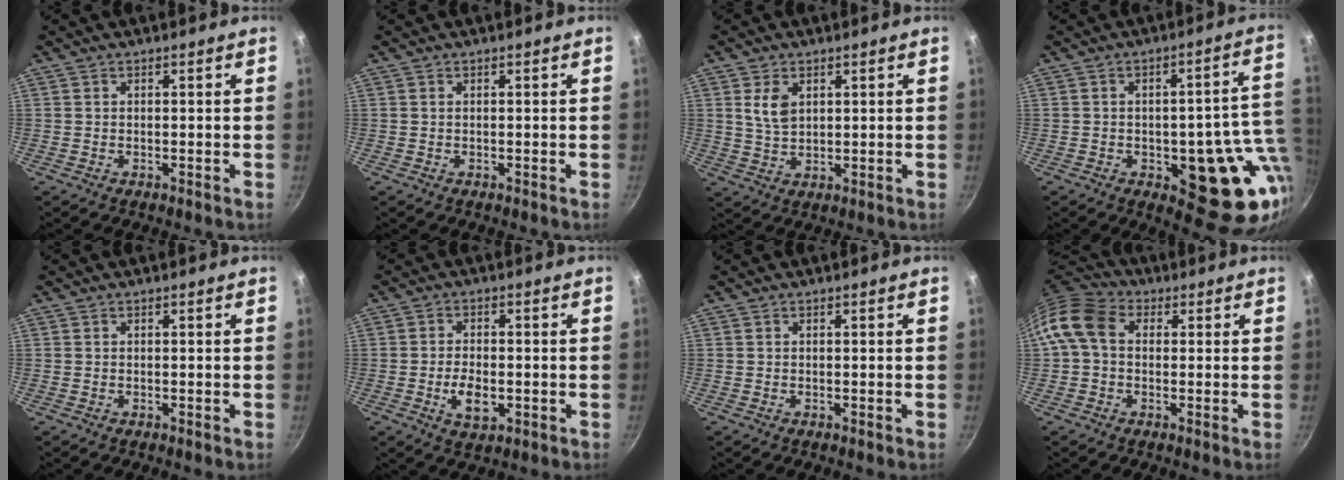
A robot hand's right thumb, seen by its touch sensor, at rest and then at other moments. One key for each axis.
{"total": 0.0}
{"total": 5.1, "fx": 1.9, "fy": 3.3, "fz": 3.5, "tx": -0.058, "ty": -0.011, "tz": 0.041}
{"total": 17.7, "fx": -2.3, "fy": 8.1, "fz": 15.5, "tx": -0.130, "ty": -0.003, "tz": -0.024}
{"total": 0.0}
{"total": 6.0, "fx": -1.5, "fy": 3.3, "fz": 4.8, "tx": -0.082, "ty": 0.006, "tz": -0.021}
{"total": 0.0}
{"total": 9.6, "fx": 1.1, "fy": 7.3, "fz": 6.2, "tx": -0.108, "ty": 0.023, "tz": -0.001}